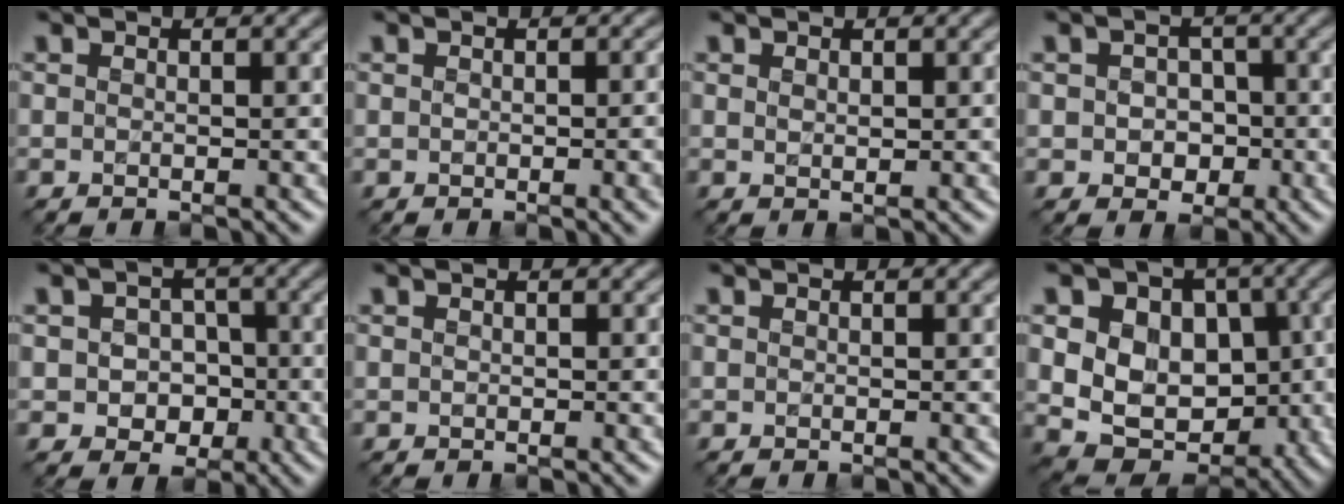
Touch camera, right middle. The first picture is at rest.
{"total": 2.7, "force": [-0.4, 1.2, 2.3], "torque": [-0.029, -0.008, -0.004]}
{"total": 0.7, "force": [0.3, 0.4, 0.5], "torque": [-0.010, -0.001, 0.008]}
{"total": 2.8, "force": [-0.4, 2.4, 1.4], "torque": [-0.014, -0.003, -0.011]}
{"total": 3.4, "force": [-0.6, 3.0, 1.6], "torque": [-0.010, -0.001, -0.014]}
{"total": 0.0}
{"total": 0.0}
{"total": 11.4, "force": [1.3, 8.9, 7.0], "torque": [-0.098, 0.028, 0.015]}